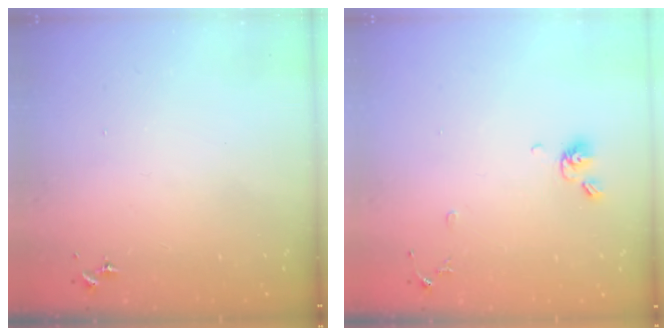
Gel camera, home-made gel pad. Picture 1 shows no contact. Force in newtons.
{"total": 7.9, "press": 7.6, "slide": 2.0}